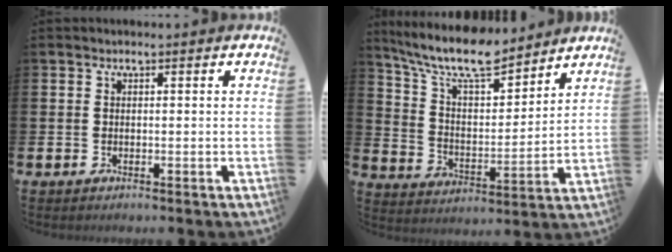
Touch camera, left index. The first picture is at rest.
{"total": 10.6, "force": [9.5, 2.2, 4.2], "torque": [-0.116, -0.057, 0.167]}